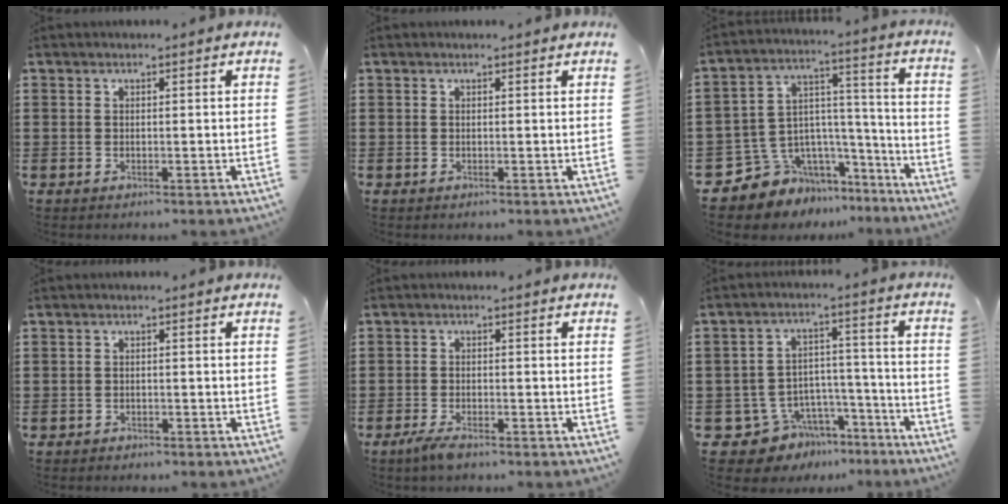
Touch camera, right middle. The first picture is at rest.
{"total": 0.0}
{"total": 7.7, "force": [-5.7, 5.2, 0.4], "torque": [-0.036, -0.003, -0.103]}
{"total": 1.0, "force": [-0.9, 0.4, 0.0], "torque": [-0.002, 0.002, -0.021]}
{"total": 2.3, "force": [-1.6, 0.3, 1.6], "torque": [-0.042, -0.007, -0.033]}
{"total": 7.6, "force": [-6.0, 4.6, 1.0], "torque": [-0.031, 0.025, -0.113]}